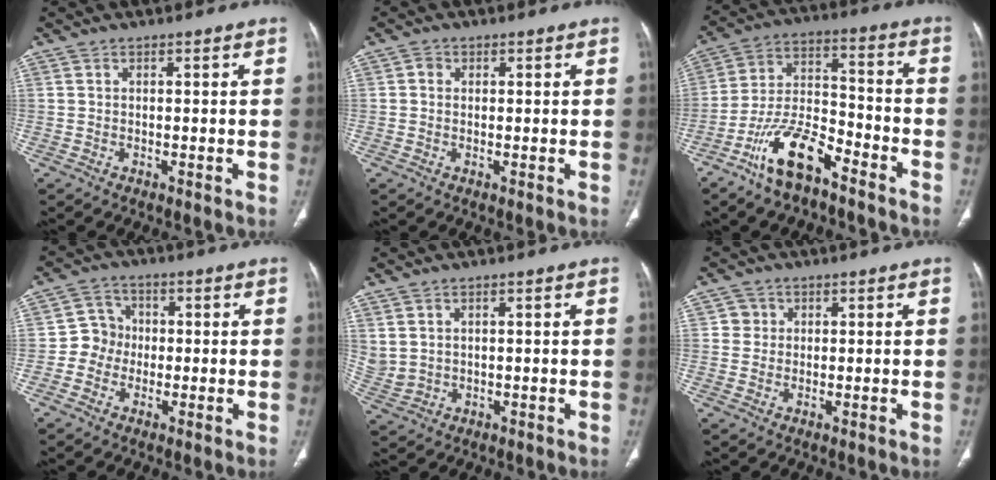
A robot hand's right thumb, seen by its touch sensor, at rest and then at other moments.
{"total": 1.2, "force": [0.3, 1.1, 0.5], "torque": [0.000, 0.002, 0.001]}
{"total": 13.2, "force": [-8.7, 5.1, 8.5], "torque": [-0.161, 0.063, -0.165]}
{"total": 5.2, "force": [-0.8, 5.0, 1.4], "torque": [0.010, 0.014, -0.026]}
{"total": 3.4, "force": [1.7, 2.0, 2.0], "torque": [-0.045, -0.006, 0.048]}
{"total": 2.3, "force": [0.6, 2.2, 0.1], "torque": [0.015, 0.002, 0.003]}